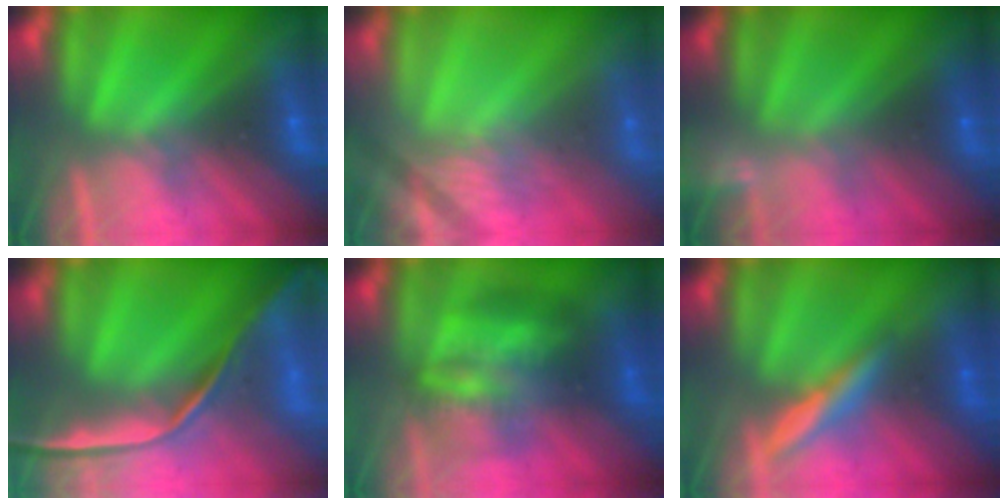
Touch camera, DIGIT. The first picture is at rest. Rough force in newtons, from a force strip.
{"total": 2.3}
{"total": 2.1}
{"total": 11.6}
{"total": 3.5}
{"total": 2.4}